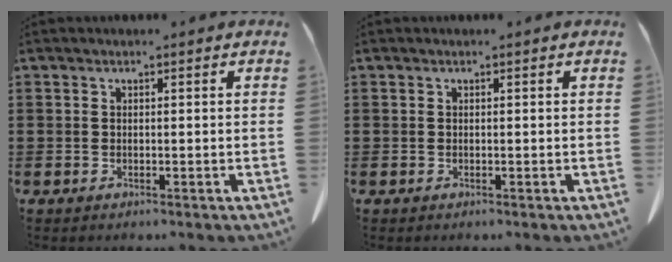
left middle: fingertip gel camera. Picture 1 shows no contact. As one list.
[{"total": 0.0}]